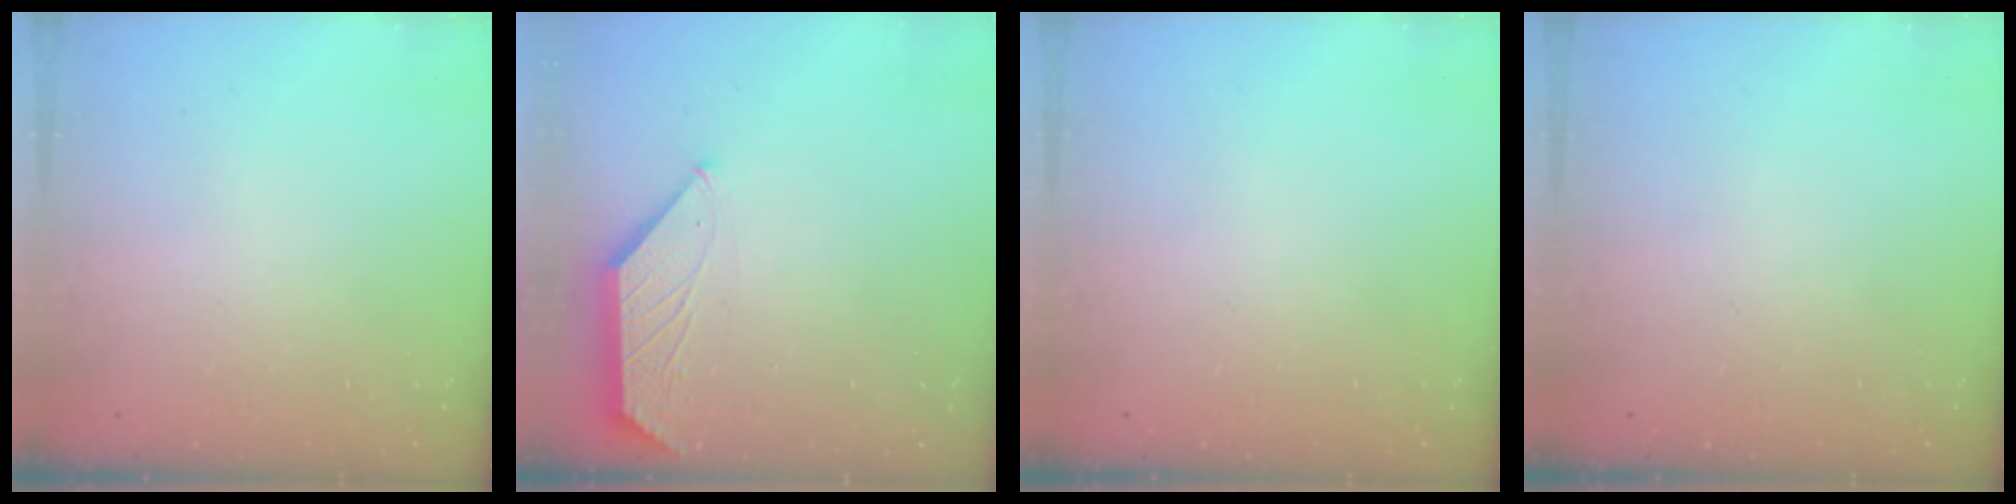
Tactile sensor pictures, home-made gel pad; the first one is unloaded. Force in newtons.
{"total": 1.5, "press": 1.4, "slide": 0.4}
{"total": 0.0}
{"total": 0.0}